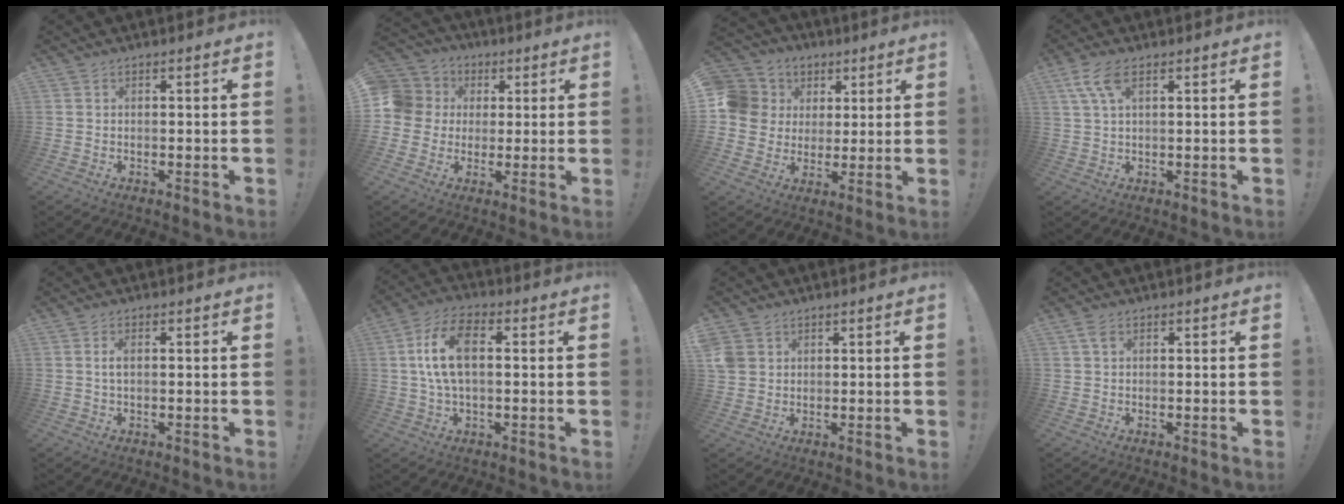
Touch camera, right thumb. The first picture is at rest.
{"total": 9.5, "force": [0.8, 9.1, 2.7], "torque": [-0.050, 0.005, 0.020]}
{"total": 11.5, "force": [2.7, 10.6, 3.4], "torque": [-0.058, -0.004, 0.063]}
{"total": 6.6, "force": [3.1, 2.7, 5.2], "torque": [-0.109, 0.006, 0.062]}
{"total": 2.0, "force": [0.1, 0.7, 1.9], "torque": [-0.038, 0.003, 0.000]}
{"total": 11.9, "force": [1.5, 6.3, 10.0], "torque": [-0.195, 0.007, 0.028]}
{"total": 4.5, "force": [2.2, 3.7, 1.4], "torque": [-0.029, -0.006, 0.042]}
{"total": 2.0, "force": [0.9, 1.0, 1.5], "torque": [-0.028, 0.001, 0.017]}